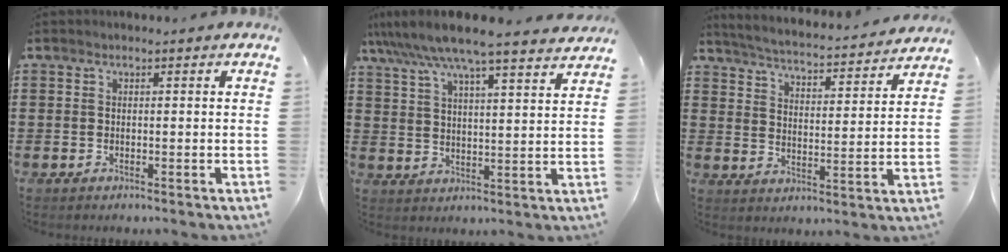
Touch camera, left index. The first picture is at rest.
{"total": 7.6, "force": [6.8, 0.3, 3.2], "torque": [-0.089, -0.036, 0.118]}
{"total": 3.5, "force": [3.4, -0.4, 0.7], "torque": [-0.035, -0.035, 0.050]}